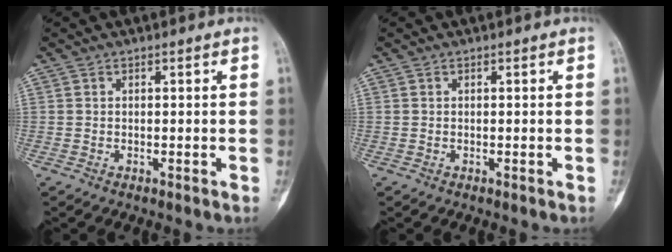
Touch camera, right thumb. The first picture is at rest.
{"total": 0.0}